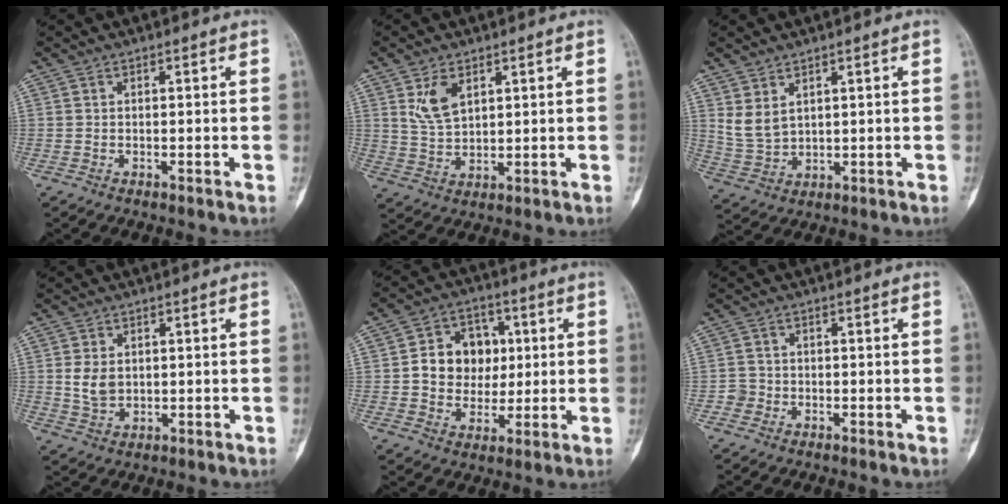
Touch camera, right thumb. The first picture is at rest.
{"total": 6.1, "force": [2.8, 3.6, 4.2], "torque": [-0.068, -0.015, 0.061]}
{"total": 5.2, "force": [2.5, 3.0, 3.4], "torque": [-0.062, -0.014, 0.065]}
{"total": 4.6, "force": [0.6, 3.3, 3.1], "torque": [-0.047, -0.006, 0.019]}
{"total": 11.4, "force": [1.4, 9.6, 6.0], "torque": [-0.044, 0.008, 0.023]}
{"total": 1.7, "force": [-0.6, 1.6, 0.0], "torque": [0.012, 0.008, -0.018]}